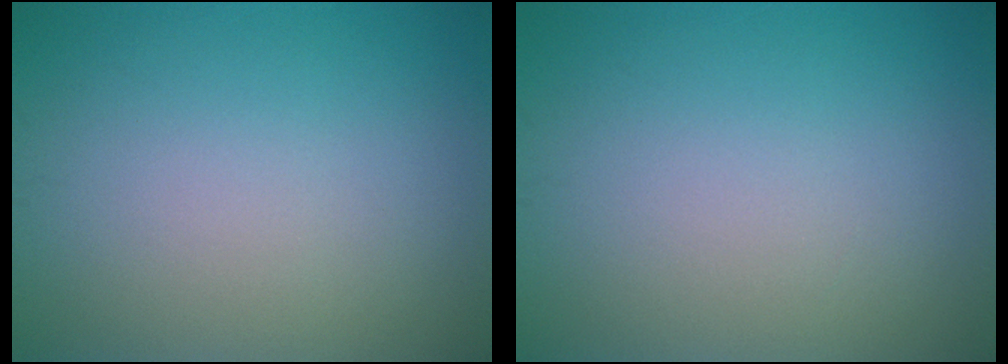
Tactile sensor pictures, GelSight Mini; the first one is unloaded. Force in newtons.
{"total": 0.0}